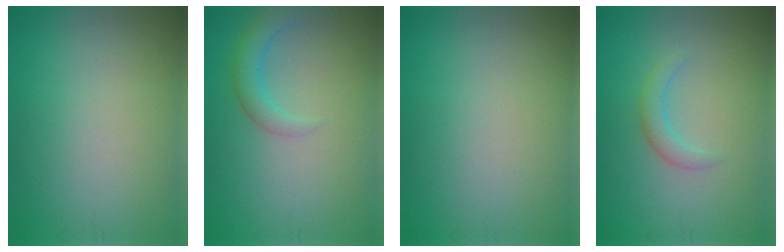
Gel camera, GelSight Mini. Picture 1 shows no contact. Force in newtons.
{"total": 2.4, "press": 2.4, "slide": 0.3}
{"total": 0.0}
{"total": 1.7, "press": 1.7, "slide": 0.3}